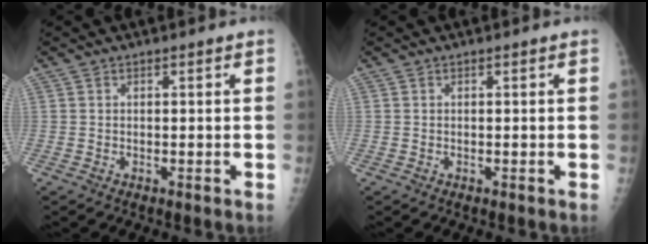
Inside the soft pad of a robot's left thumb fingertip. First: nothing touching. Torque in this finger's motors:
{"motor_torque": [-0.01, 0.01, 0.00, 0.00, 0.00]}